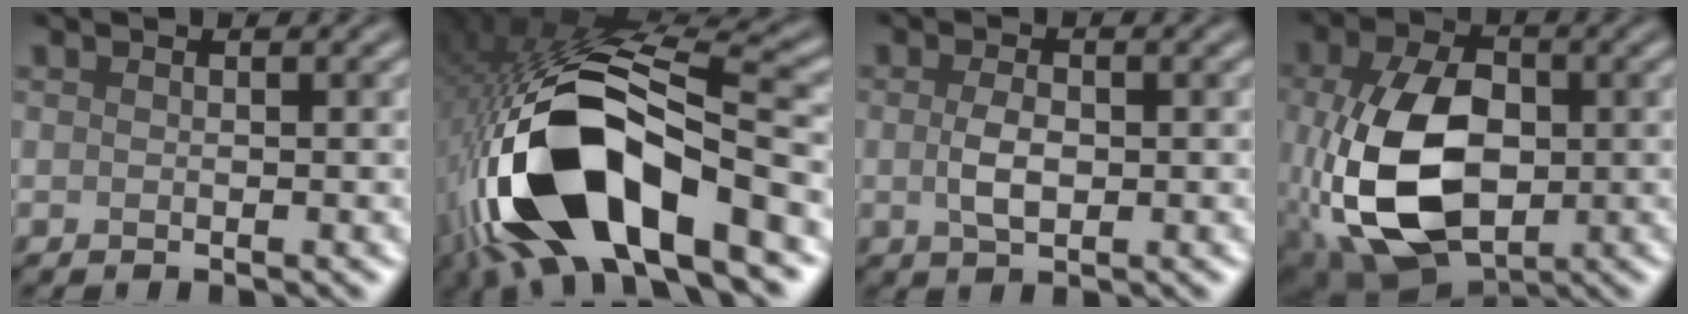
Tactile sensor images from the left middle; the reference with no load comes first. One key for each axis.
{"total": 15.1, "fx": -5.5, "fy": 6.3, "fz": 12.6, "tx": -0.250, "ty": 0.003, "tz": -0.093}
{"total": 2.3, "fx": -0.1, "fy": 1.3, "fz": 1.8, "tx": -0.044, "ty": 0.001, "tz": -0.003}
{"total": 11.5, "fx": -1.9, "fy": 7.3, "fz": 8.7, "tx": -0.203, "ty": -0.008, "tz": -0.036}